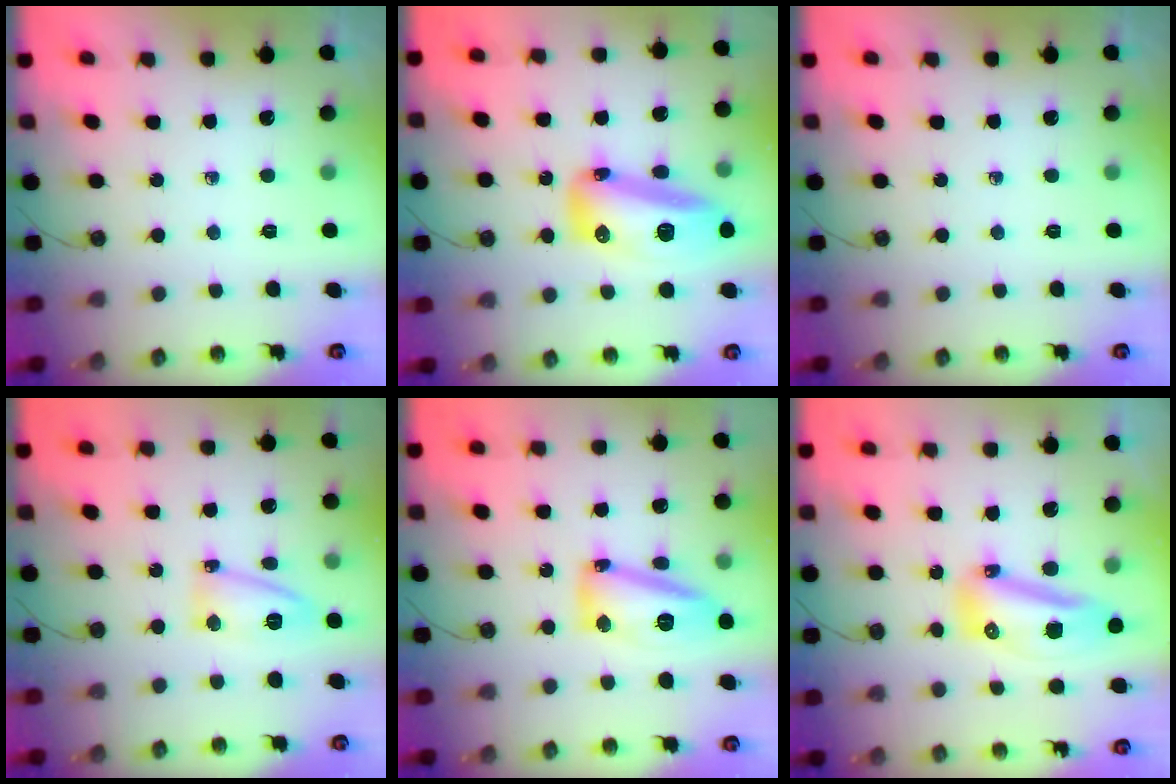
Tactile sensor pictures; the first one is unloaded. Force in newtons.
{"total": 30.0, "press": 22.1, "slide": 20.4}
{"total": 0.0}
{"total": 8.1, "press": 8.1, "slide": 0.6}
{"total": 13.8, "press": 13.8, "slide": 1.2}
{"total": 13.9, "press": 13.8, "slide": 1.8}